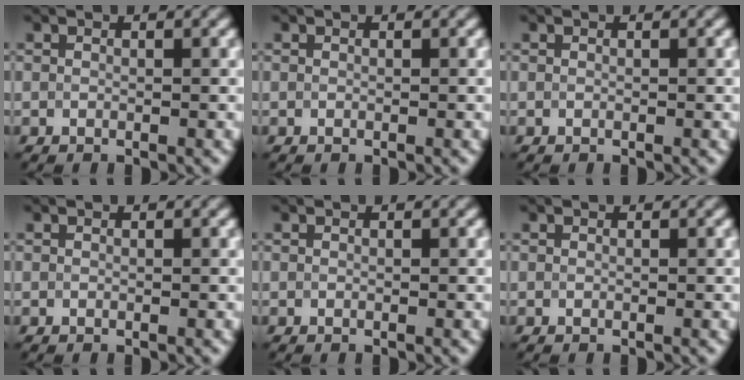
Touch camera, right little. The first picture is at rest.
{"total": 0.0}
{"total": 0.0}
{"total": 0.0}
{"total": 0.0}
{"total": 0.0}